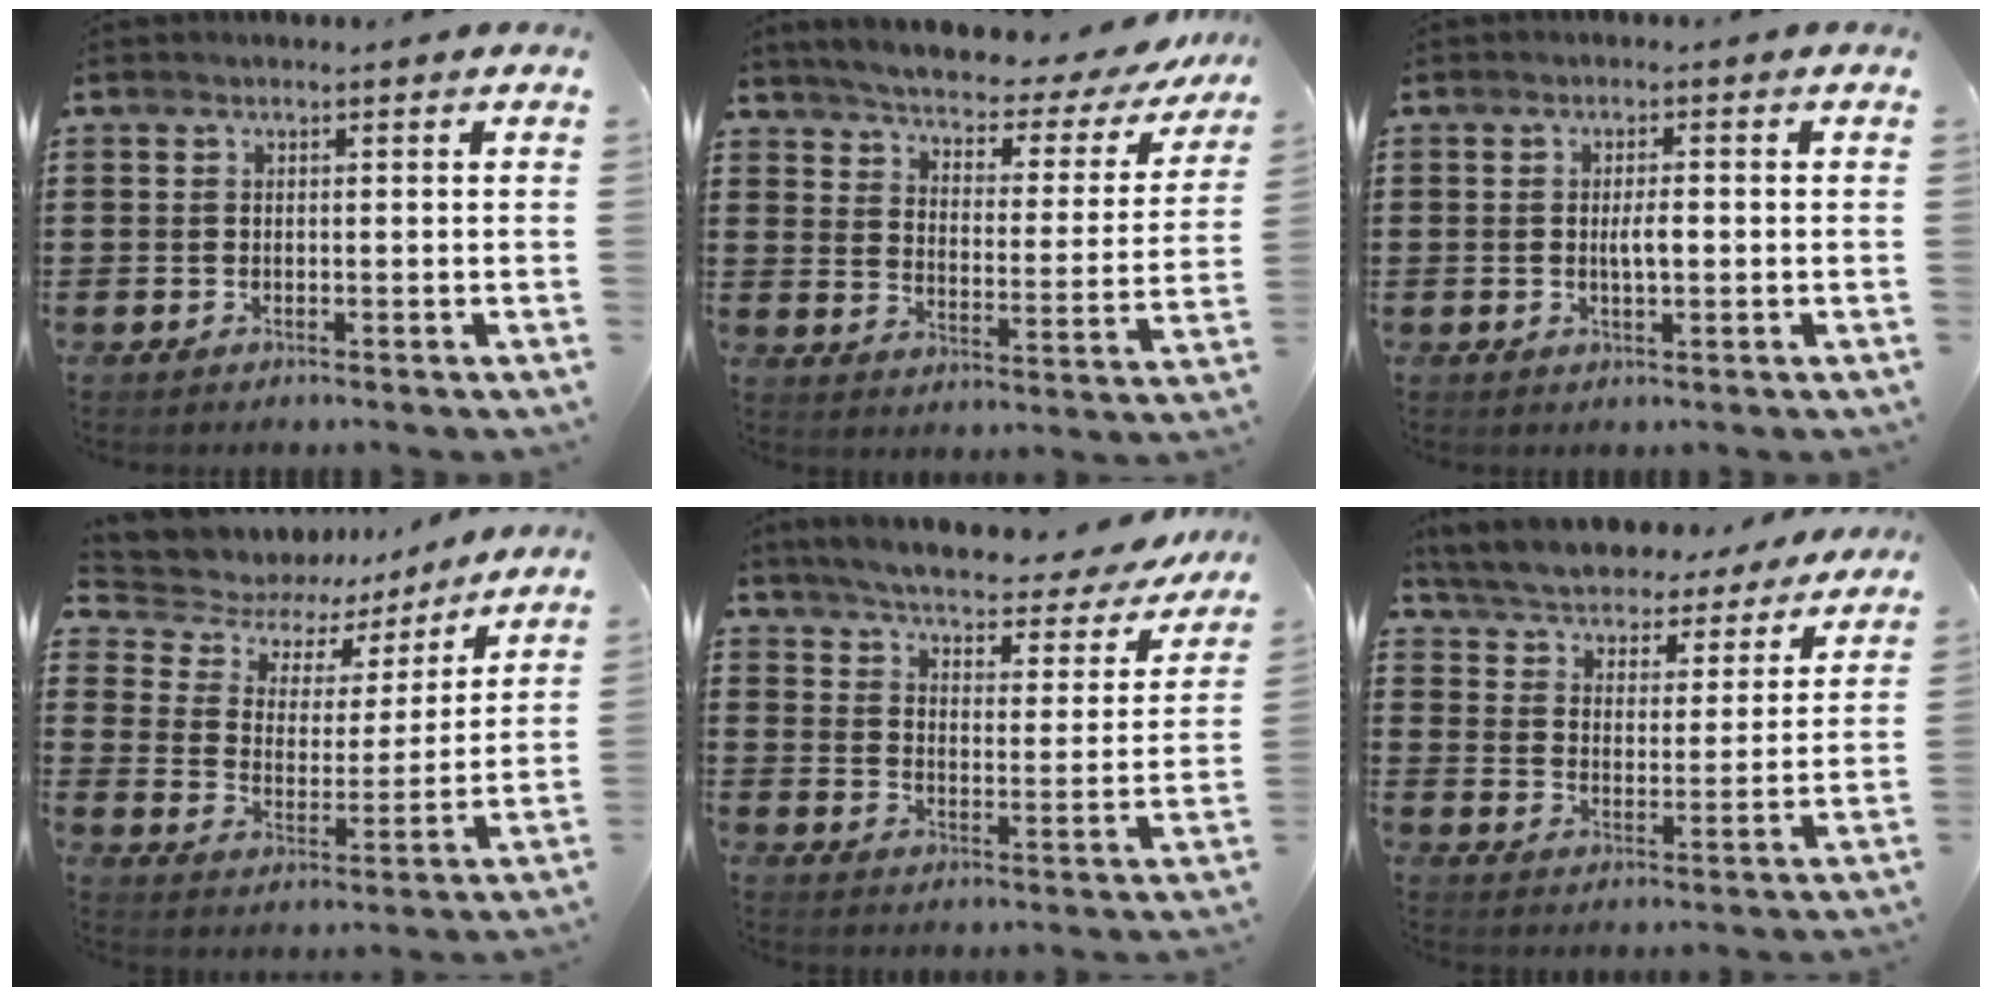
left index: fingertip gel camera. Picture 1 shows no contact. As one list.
[{"total": 3.2, "force": [2.9, 0.5, 1.4], "torque": [-0.046, -0.027, 0.037]}, {"total": 2.7, "force": [-0.1, 0.9, 2.6], "torque": [-0.049, 0.000, -0.003]}, {"total": 5.5, "force": [4.0, 3.7, 1.1], "torque": [-0.054, -0.023, 0.066]}, {"total": 3.9, "force": [3.6, 0.3, 1.5], "torque": [-0.048, -0.031, 0.051]}, {"total": 5.1, "force": [5.1, 0.3, 0.4], "torque": [-0.036, -0.041, 0.084]}]